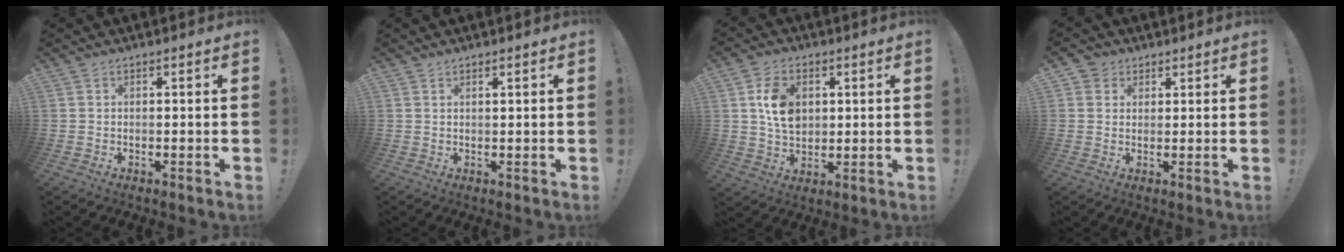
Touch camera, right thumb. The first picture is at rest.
{"total": 0.9, "force": [0.8, 0.0, 0.5], "torque": [-0.004, -0.003, 0.013]}
{"total": 10.0, "force": [2.2, 7.6, 6.1], "torque": [-0.095, 0.006, 0.044]}
{"total": 3.3, "force": [1.7, 2.8, 0.5], "torque": [-0.005, -0.006, 0.032]}